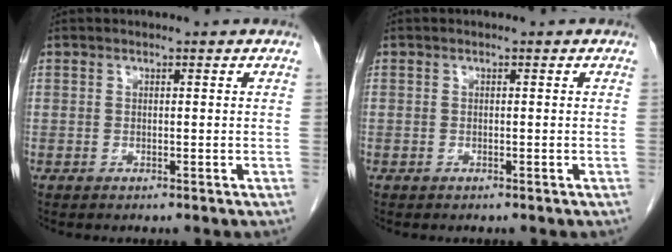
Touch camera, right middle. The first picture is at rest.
{"total": 0.0}